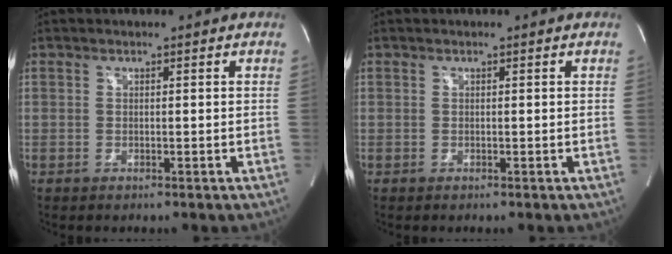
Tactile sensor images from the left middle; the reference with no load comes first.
{"total": 0.0}